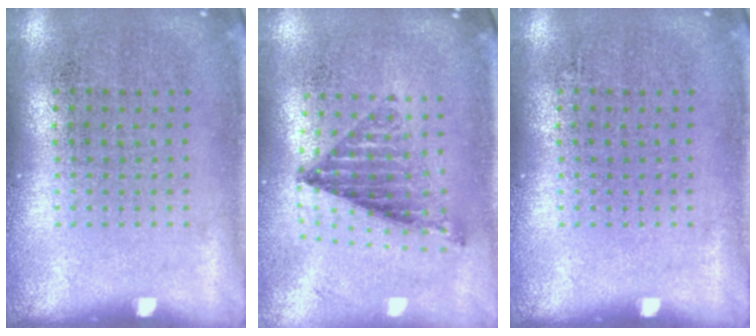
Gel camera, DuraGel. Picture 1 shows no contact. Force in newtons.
{"total": 0.9, "press": 0.9, "slide": 0.3}
{"total": 0.0}